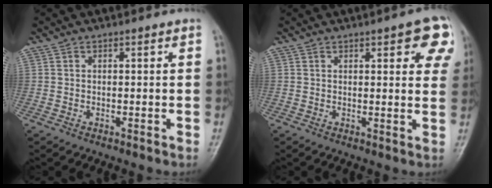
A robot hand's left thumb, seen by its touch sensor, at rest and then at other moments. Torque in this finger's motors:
{"motor_torque": [0.06, 0.20, 0.17, 0.08, 0.05]}